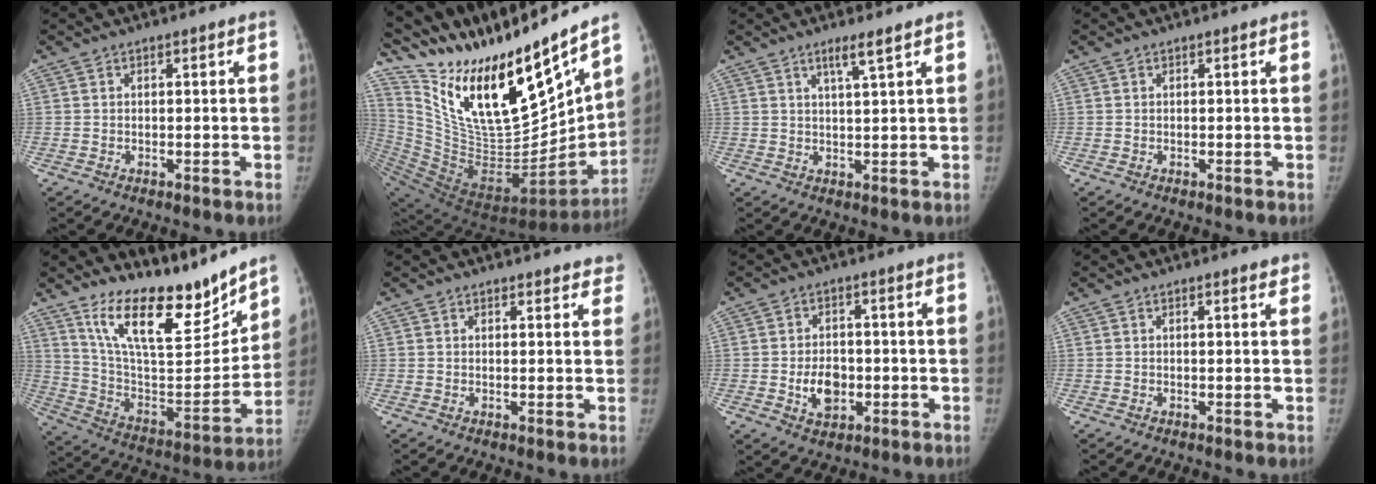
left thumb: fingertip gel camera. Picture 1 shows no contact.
{"total": 31.6, "force": [22.9, 7.9, 20.2], "torque": [-0.300, -0.111, 0.408]}
{"total": 3.3, "force": [2.2, -0.2, 2.6], "torque": [-0.050, -0.016, 0.043]}
{"total": 0.0}
{"total": 21.4, "force": [16.5, 7.0, 11.6], "torque": [-0.140, -0.102, 0.289]}
{"total": 3.8, "force": [3.4, 1.5, 0.4], "torque": [0.034, -0.013, 0.023]}
{"total": 6.3, "force": [-1.4, 4.5, 4.2], "torque": [-0.050, 0.004, -0.019]}
{"total": 1.1, "force": [0.8, 0.2, 0.7], "torque": [-0.006, -0.004, 0.010]}